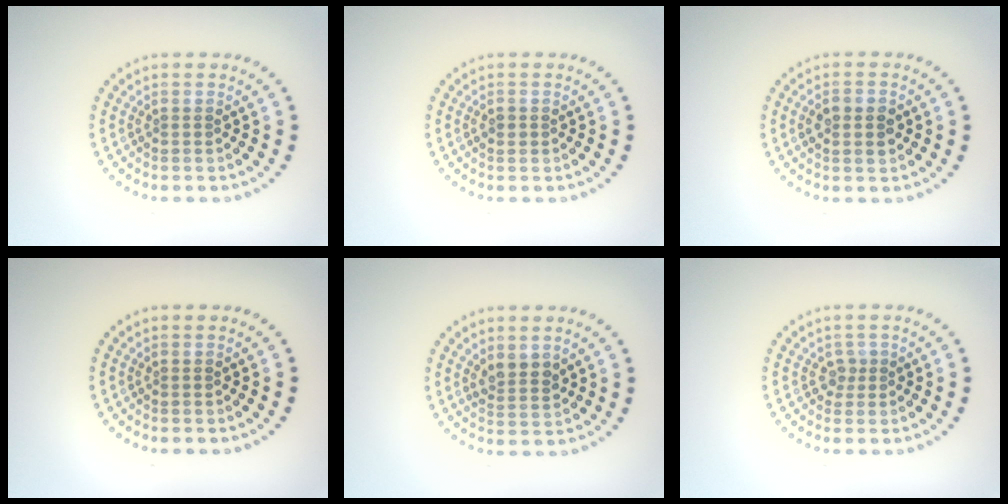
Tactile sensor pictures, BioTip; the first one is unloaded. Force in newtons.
{"total": 1.1, "press": 1.1, "slide": 0.2}
{"total": 2.4, "press": 2.4, "slide": 0.2}
{"total": 0.0}
{"total": 2.2, "press": 2.0, "slide": 0.8}
{"total": 1.2, "press": 0.9, "slide": 0.8}